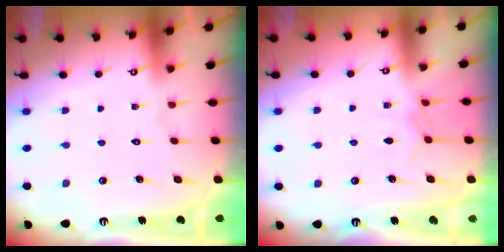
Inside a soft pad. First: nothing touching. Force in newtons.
{"total": 3.8, "press": 3.7, "slide": 0.6}